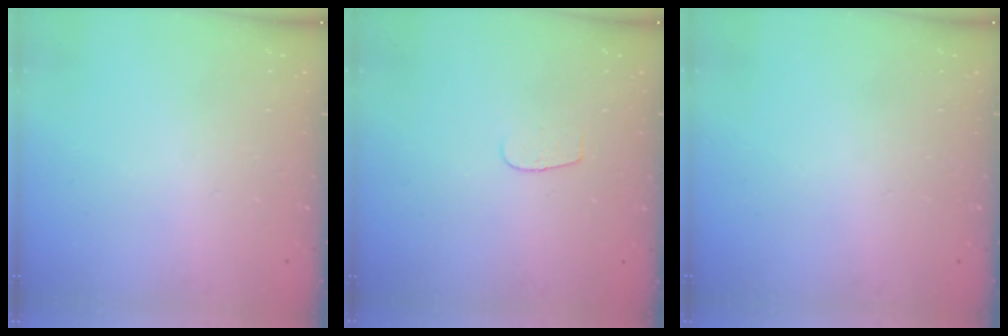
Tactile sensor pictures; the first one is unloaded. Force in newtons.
{"total": 3.7, "press": 3.7, "slide": 0.4}
{"total": 0.0}